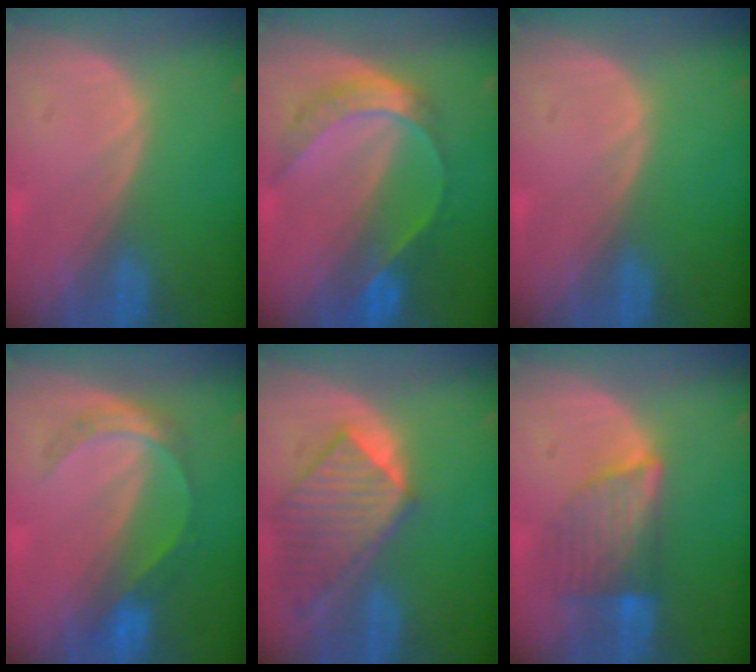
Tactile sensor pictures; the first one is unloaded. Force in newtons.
{"total": 7.6, "press": 6.4, "slide": 4.2}
{"total": 0.0}
{"total": 5.3, "press": 5.0, "slide": 1.7}
{"total": 9.1, "press": 8.1, "slide": 4.3}
{"total": 6.9, "press": 6.5, "slide": 2.2}